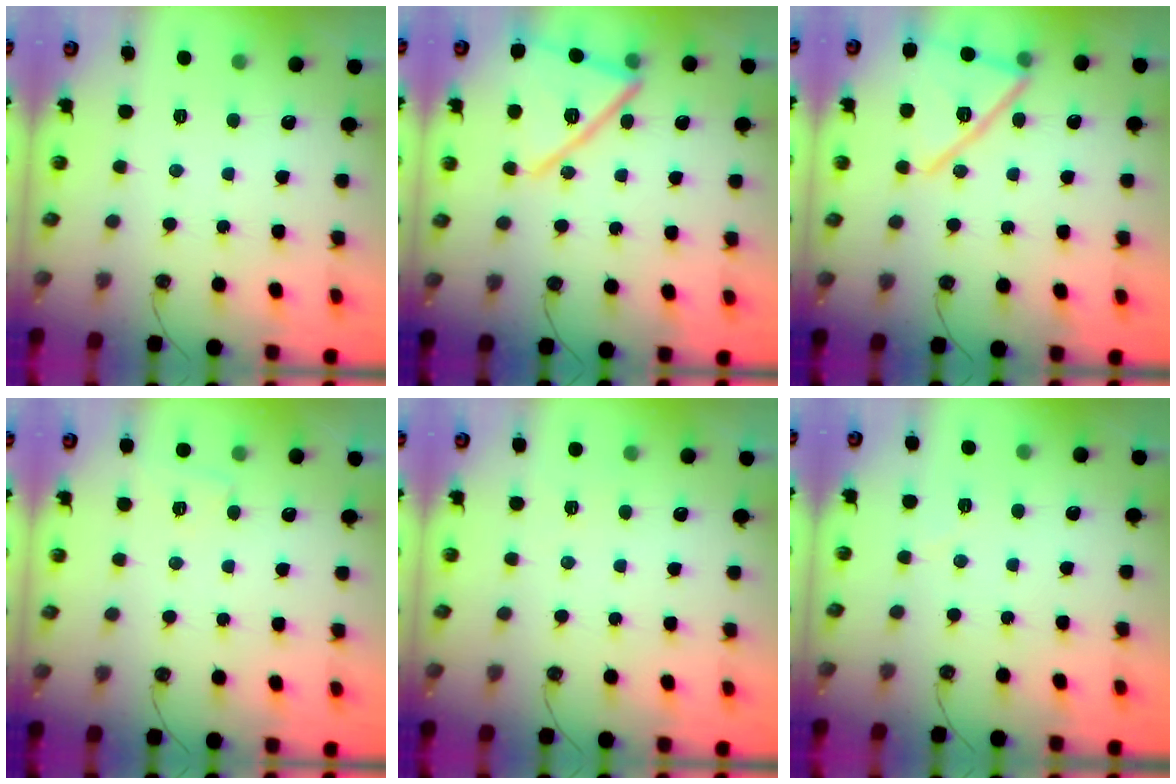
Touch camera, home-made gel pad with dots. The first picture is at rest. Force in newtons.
{"total": 19.3, "press": 19.3, "slide": 0.8}
{"total": 17.1, "press": 15.3, "slide": 7.5}
{"total": 3.6, "press": 2.9, "slide": 2.1}
{"total": 2.4, "press": 2.4, "slide": 0.4}
{"total": 4.4, "press": 3.9, "slide": 2.0}